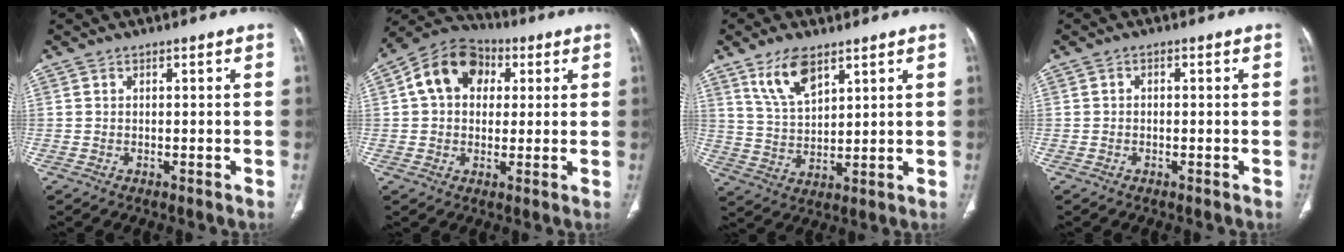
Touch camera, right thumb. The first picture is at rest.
{"total": 12.4, "force": [3.1, 9.4, 7.4], "torque": [-0.106, 0.019, 0.039]}
{"total": 8.9, "force": [5.6, 4.0, 5.7], "torque": [-0.098, -0.028, 0.115]}
{"total": 0.6, "force": [-0.1, 0.5, 0.4], "torque": [-0.003, 0.002, -0.007]}